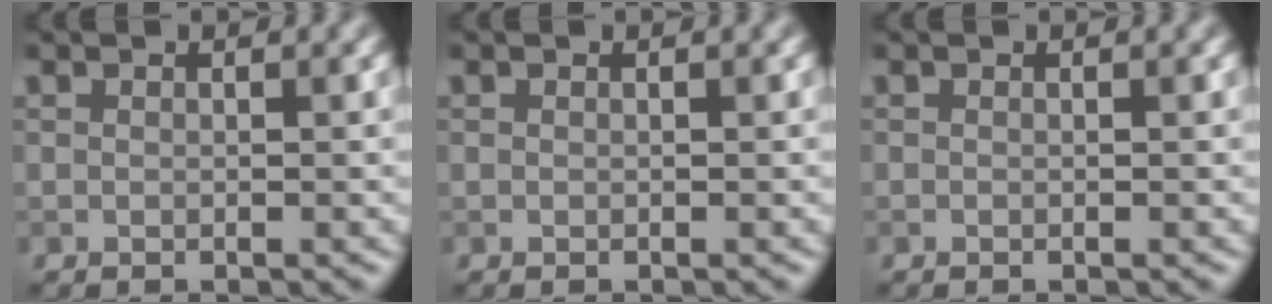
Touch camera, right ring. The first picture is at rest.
{"total": 0.0}
{"total": 0.0}